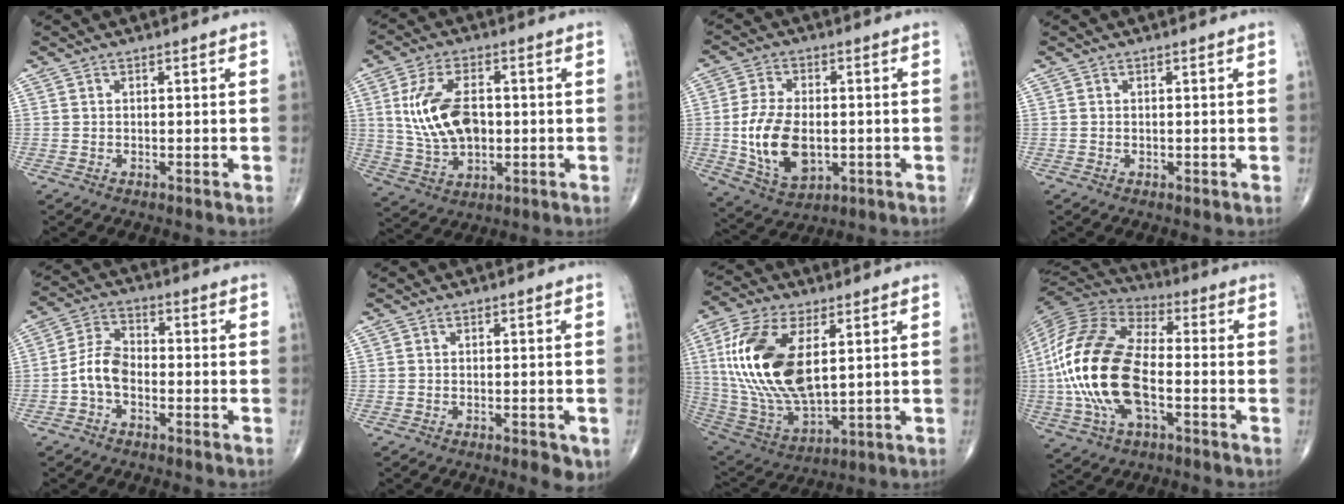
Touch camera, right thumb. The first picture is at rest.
{"total": 13.2, "force": [1.0, 7.7, 10.6], "torque": [-0.193, 0.000, 0.026]}
{"total": 13.1, "force": [-1.5, 7.9, 10.4], "torque": [-0.188, -0.005, -0.016]}
{"total": 0.0}
{"total": 6.2, "force": [-2.1, 3.8, 4.5], "torque": [-0.082, 0.027, -0.051]}
{"total": 3.6, "force": [-1.5, 1.3, 3.0], "torque": [-0.036, -0.002, -0.016]}
{"total": 21.5, "force": [4.6, 10.6, 18.1], "torque": [-0.374, -0.024, 0.090]}
{"total": 22.7, "force": [-3.4, 11.7, 19.2], "torque": [-0.409, 0.015, -0.066]}